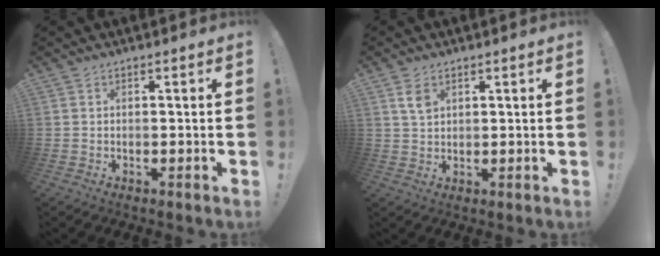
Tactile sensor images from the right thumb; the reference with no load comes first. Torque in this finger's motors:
{"motor_torque": [0.21, 0.55, 0.19, -0.10, -0.03]}